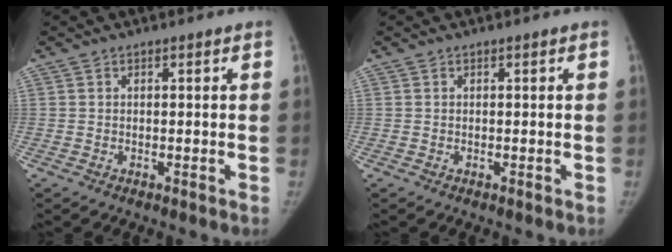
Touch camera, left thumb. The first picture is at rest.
{"total": 0.0}